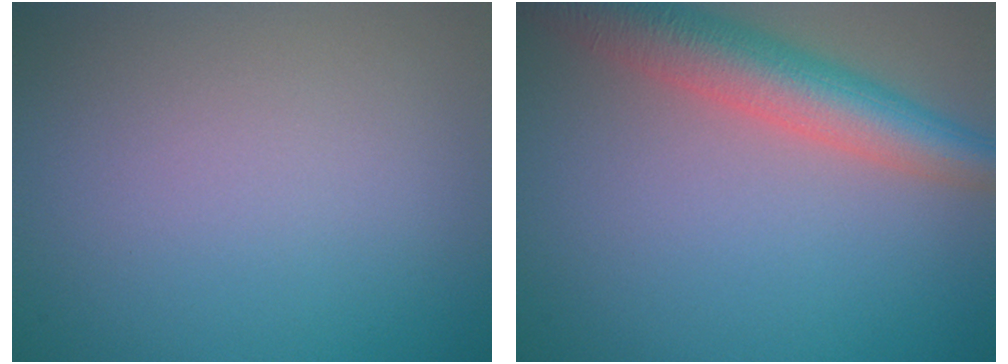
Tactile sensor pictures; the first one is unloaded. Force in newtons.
{"total": 7.0, "press": 7.0, "slide": 0.4}